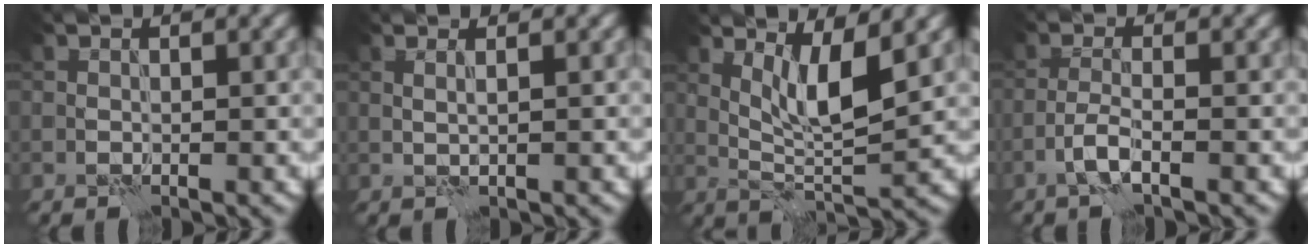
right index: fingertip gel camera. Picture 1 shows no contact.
{"total": 1.5, "force": [0.8, 0.5, 1.2], "torque": [-0.011, -0.004, -0.003]}
{"total": 4.8, "force": [1.8, 0.9, 4.4], "torque": [-0.085, -0.011, 0.037]}
{"total": 2.3, "force": [-1.2, 0.4, 1.9], "torque": [-0.042, 0.006, -0.031]}